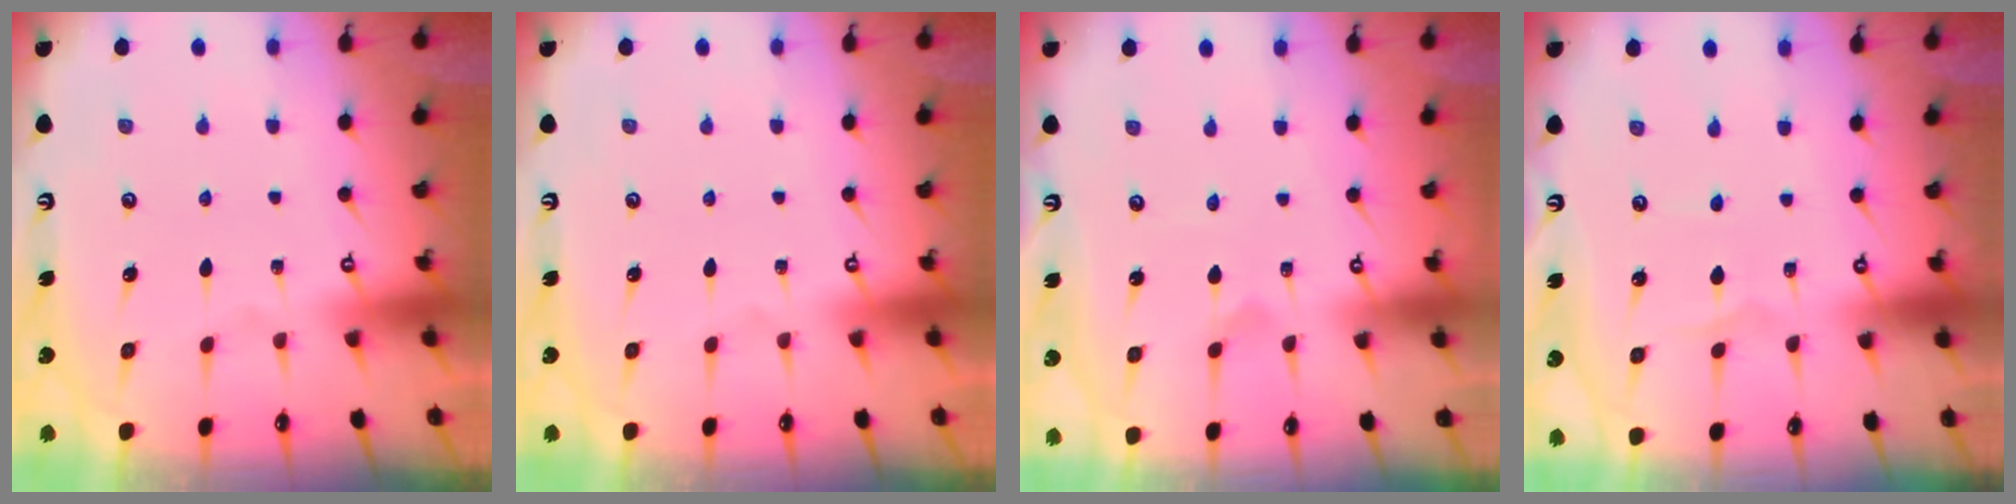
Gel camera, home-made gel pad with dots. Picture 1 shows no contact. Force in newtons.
{"total": 0.0}
{"total": 0.0}
{"total": 1.1, "press": 1.1, "slide": 0.1}